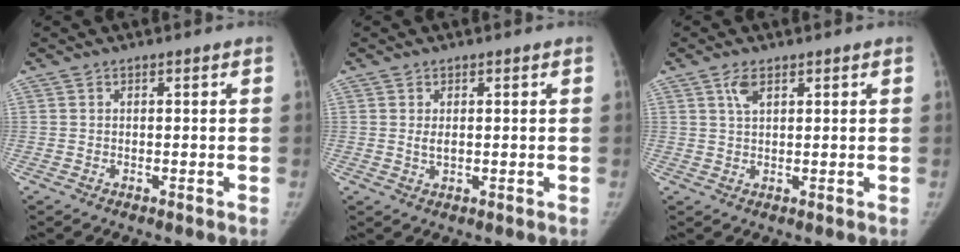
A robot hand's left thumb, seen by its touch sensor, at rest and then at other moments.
{"total": 1.8, "force": [0.4, 1.1, 1.3], "torque": [-0.021, -0.005, 0.009]}
{"total": 2.8, "force": [1.6, 1.5, 1.8], "torque": [-0.032, -0.003, 0.034]}